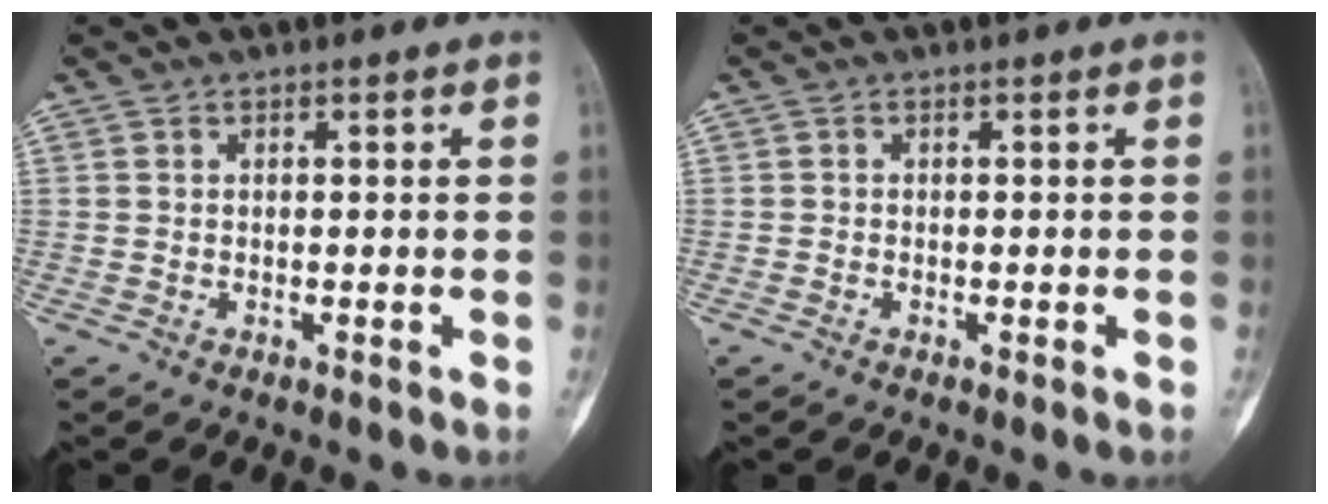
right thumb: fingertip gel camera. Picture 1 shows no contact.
{"total": 0.0}